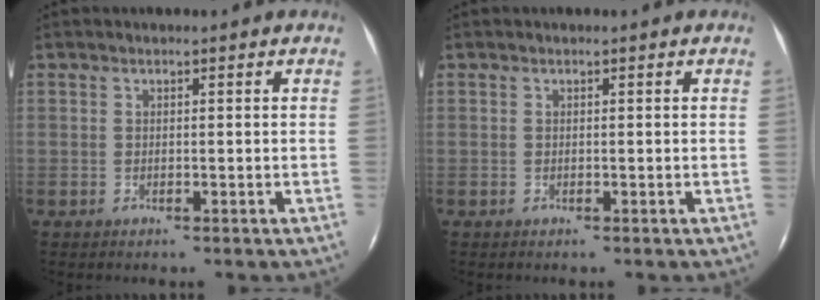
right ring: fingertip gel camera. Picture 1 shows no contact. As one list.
[{"total": 0.0}]